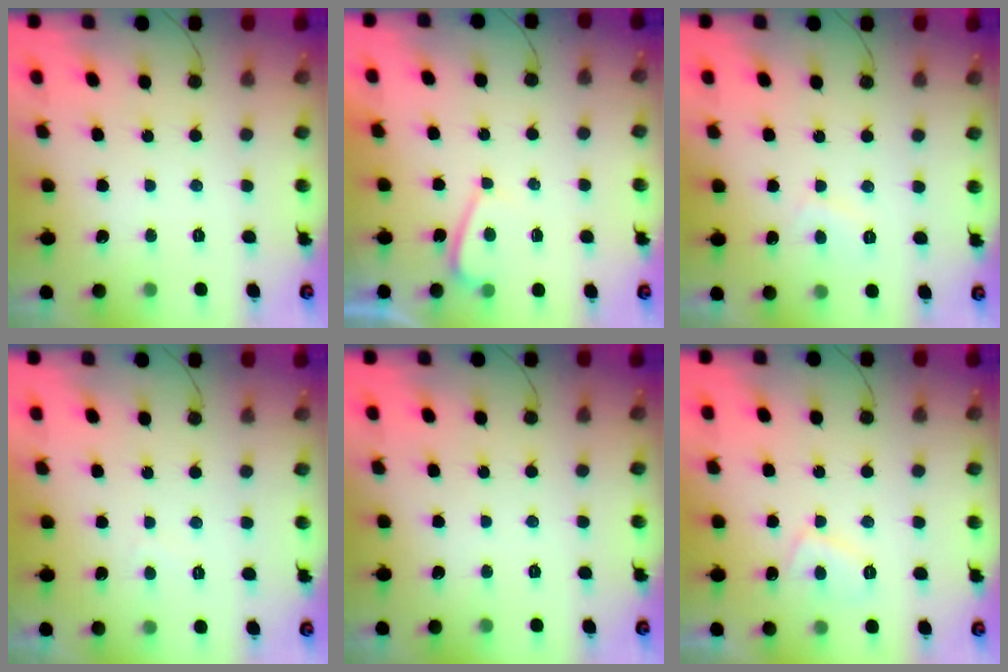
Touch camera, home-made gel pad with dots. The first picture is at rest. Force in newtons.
{"total": 2.0, "press": 1.9, "slide": 0.7}
{"total": 2.0, "press": 1.9, "slide": 0.7}
{"total": 0.8, "press": 0.7, "slide": 0.3}
{"total": 0.0}
{"total": 4.1, "press": 4.0, "slide": 1.0}